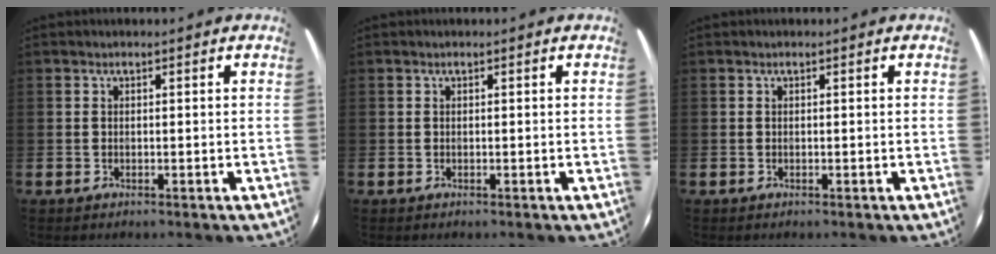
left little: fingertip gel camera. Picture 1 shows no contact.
{"total": 0.0}
{"total": 0.0}